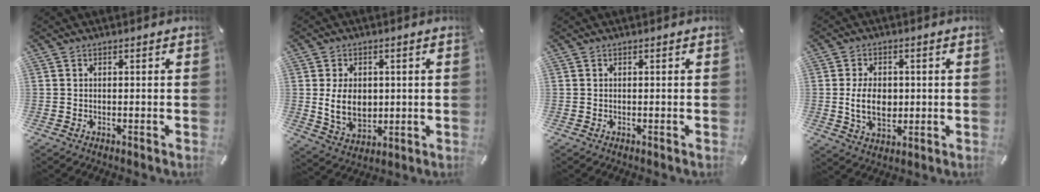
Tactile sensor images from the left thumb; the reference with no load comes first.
{"total": 9.6, "force": [0.5, 7.3, 6.3], "torque": [-0.129, -0.003, 0.006]}
{"total": 0.0}
{"total": 9.5, "force": [-0.1, 6.5, 6.9], "torque": [-0.142, -0.003, -0.006]}